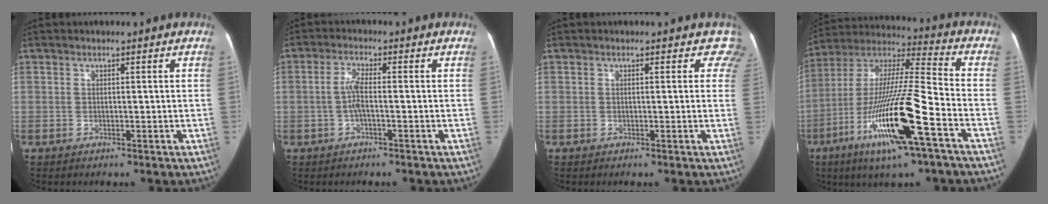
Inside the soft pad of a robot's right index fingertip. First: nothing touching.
{"total": 3.1, "force": [-0.6, 0.4, 3.0], "torque": [-0.061, 0.006, -0.012]}
{"total": 2.7, "force": [1.8, 2.0, 0.1], "torque": [0.031, -0.004, -0.006]}
{"total": 20.6, "force": [-8.3, 1.1, 18.8], "torque": [-0.369, -0.022, -0.153]}